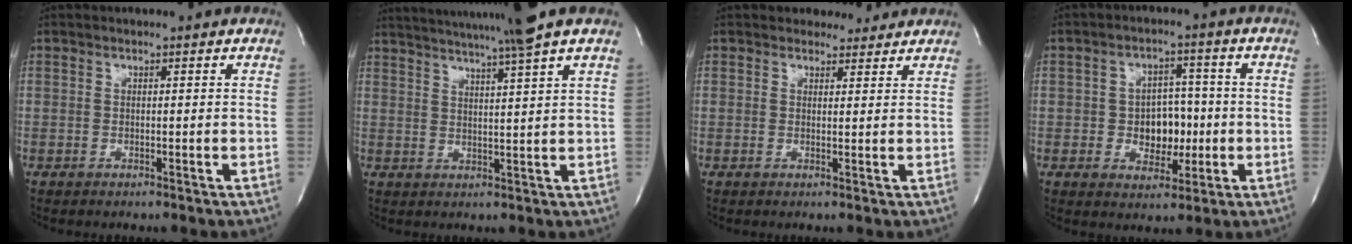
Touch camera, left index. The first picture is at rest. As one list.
[{"total": 13.1, "force": [11.1, -2.0, 6.7], "torque": [-0.120, -0.016, 0.152]}, {"total": 2.9, "force": [2.6, 1.2, 0.0], "torque": [0.002, -0.003, 0.029]}, {"total": 6.3, "force": [-1.1, 4.4, 4.3], "torque": [-0.063, 0.011, -0.012]}]